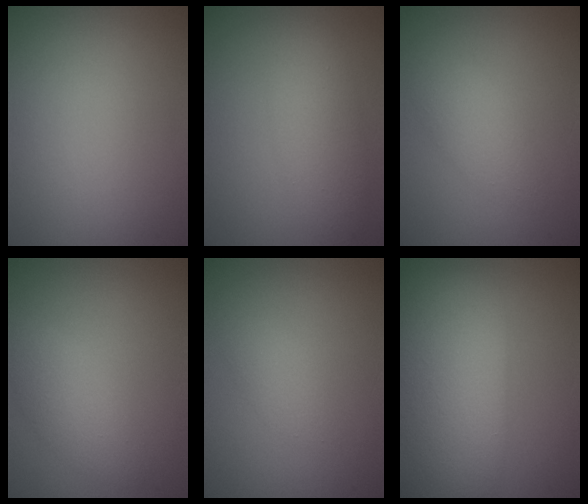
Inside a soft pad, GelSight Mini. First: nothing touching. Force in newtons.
{"total": 3.7, "press": 3.7, "slide": 0.1}
{"total": 2.0, "press": 2.0, "slide": 0.0}
{"total": 2.6, "press": 2.6, "slide": 0.2}
{"total": 1.3, "press": 1.3, "slide": 0.1}
{"total": 12.2, "press": 12.1, "slide": 0.7}